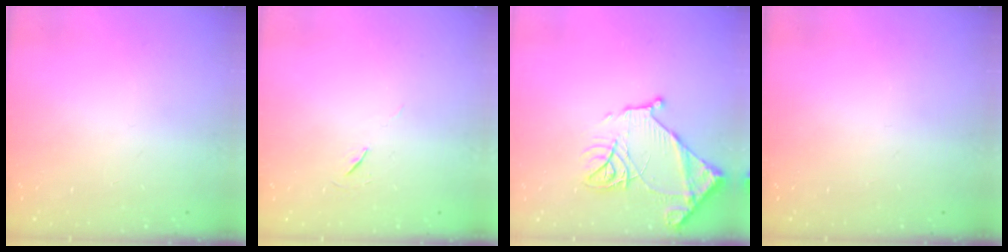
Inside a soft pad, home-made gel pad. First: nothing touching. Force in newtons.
{"total": 5.7, "press": 5.2, "slide": 2.4}
{"total": 15.2, "press": 15.2, "slide": 1.5}
{"total": 0.0}